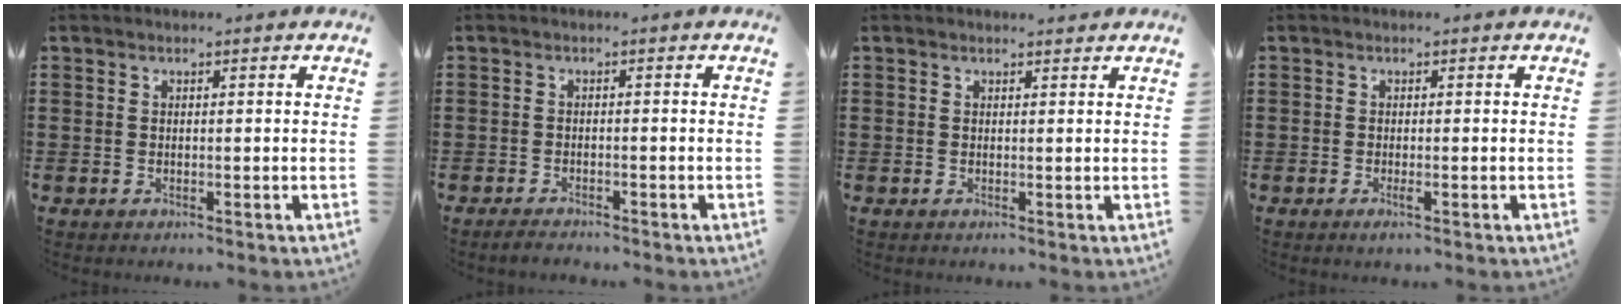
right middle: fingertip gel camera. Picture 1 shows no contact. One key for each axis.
{"total": 1.2, "fx": -1.2, "fy": 0.1, "fz": 0.2, "tx": -0.008, "ty": -0.002, "tz": -0.023}
{"total": 0.7, "fx": 0.6, "fy": 0.3, "fz": 0.0, "tx": 0.006, "ty": -0.003, "tz": 0.010}
{"total": 0.9, "fx": -0.4, "fy": 0.1, "fz": 0.9, "tx": -0.015, "ty": -0.005, "tz": -0.006}